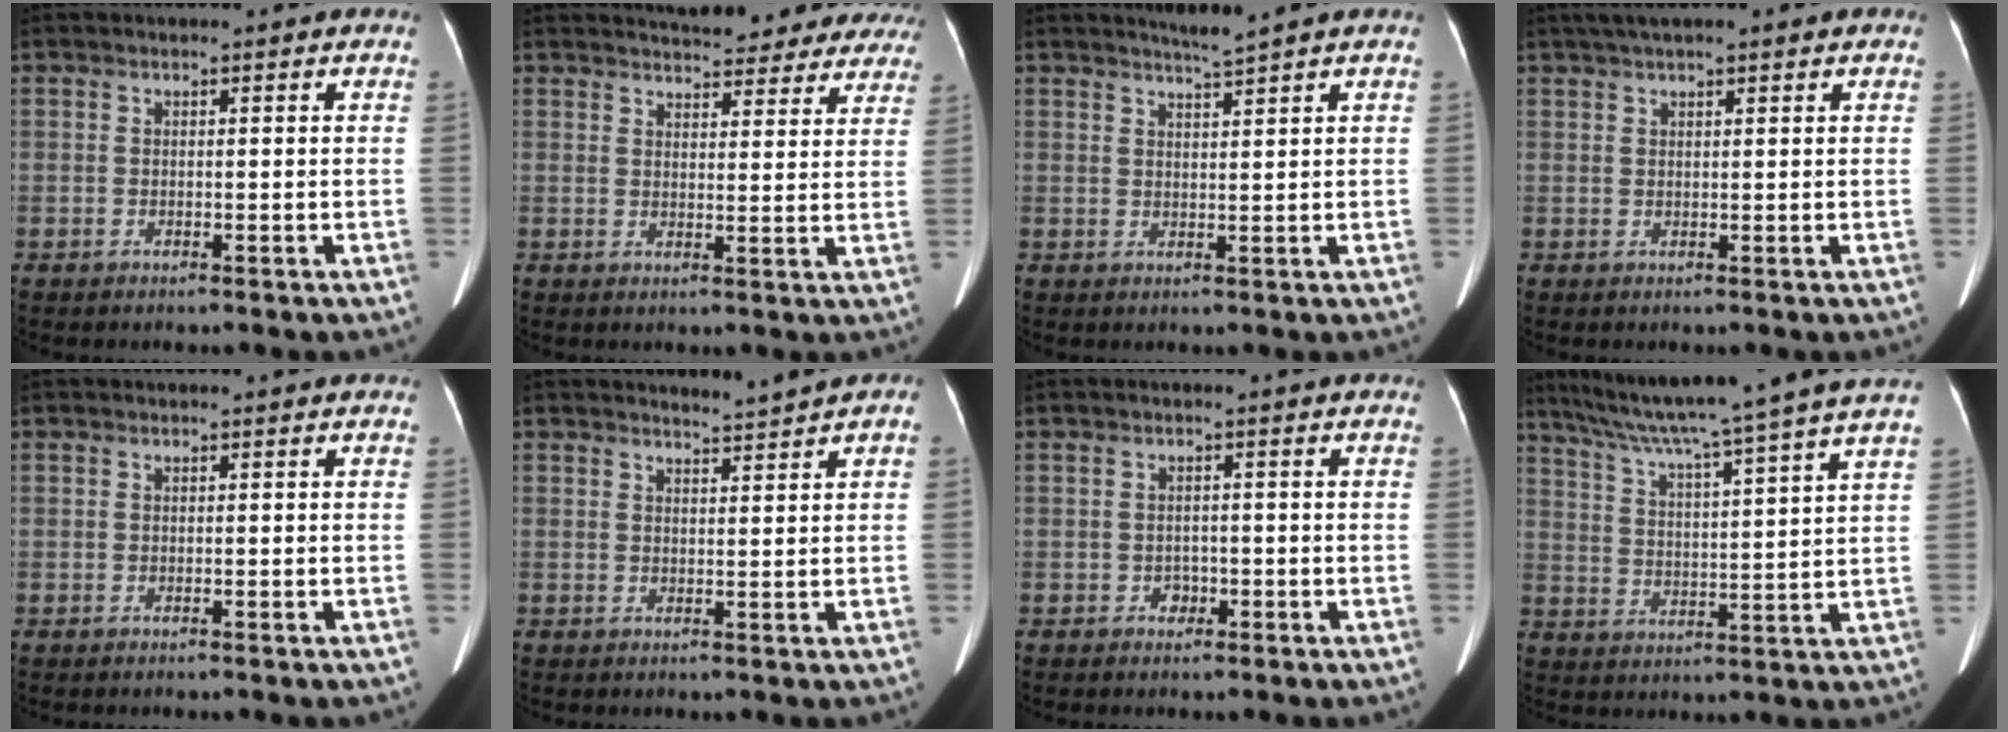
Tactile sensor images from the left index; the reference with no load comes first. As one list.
[{"total": 18.9, "force": [17.5, 5.1, 4.8], "torque": [-0.046, -0.014, 0.193]}, {"total": 2.2, "force": [1.9, -1.0, 0.6], "torque": [-0.014, -0.008, 0.039]}, {"total": 6.0, "force": [4.3, 1.0, 4.0], "torque": [-0.062, 0.034, 0.065]}, {"total": 0.0}, {"total": 1.7, "force": [1.6, -0.4, 0.4], "torque": [-0.005, 0.002, 0.026]}, {"total": 1.5, "force": [-1.0, 1.1, 0.3], "torque": [-0.004, -0.001, -0.013]}, {"total": 18.8, "force": [15.6, -2.5, 10.2], "torque": [-0.173, -0.009, 0.222]}]